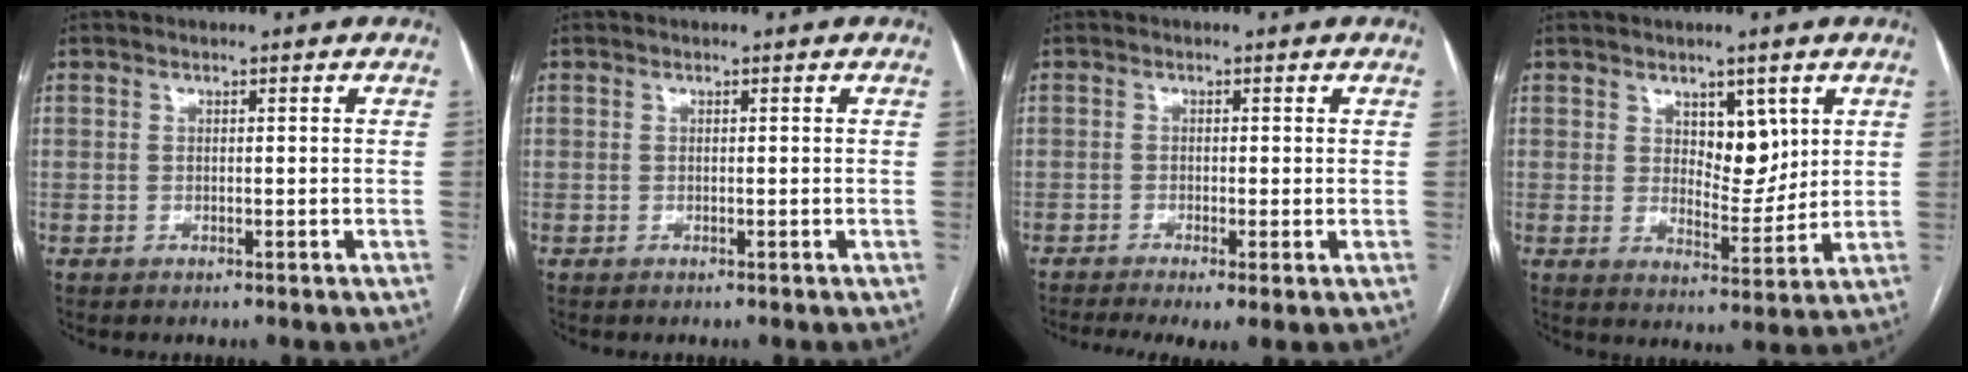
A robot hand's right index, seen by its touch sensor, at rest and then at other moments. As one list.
[{"total": 0.0}, {"total": 5.4, "force": [-3.1, 1.1, 4.2], "torque": [-0.069, -0.013, -0.055]}, {"total": 6.5, "force": [2.8, 3.3, 4.8], "torque": [-0.072, -0.003, 0.052]}]